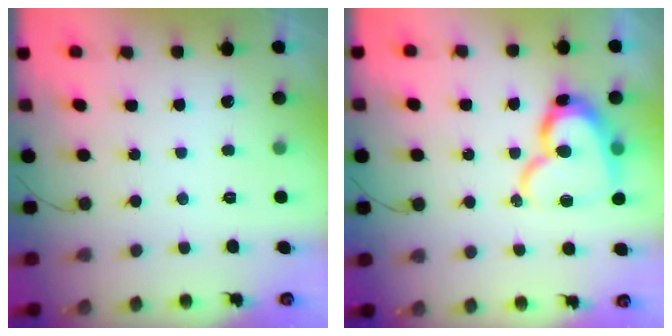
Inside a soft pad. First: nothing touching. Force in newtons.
{"total": 14.7, "press": 14.7, "slide": 0.9}